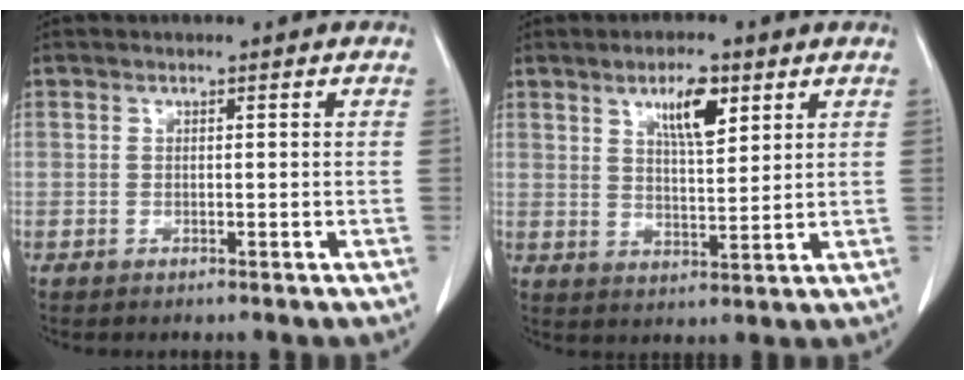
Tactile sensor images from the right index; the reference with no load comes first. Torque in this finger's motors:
{"motor_torque": [0.17, 0.19, 0.15, 0.08]}